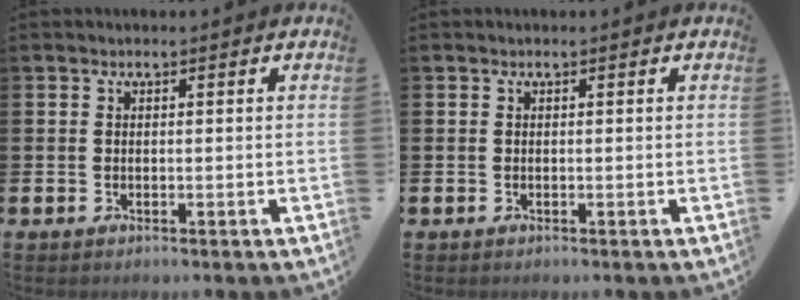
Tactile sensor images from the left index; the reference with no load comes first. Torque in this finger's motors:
{"motor_torque": [0.00, 0.00, 0.00, 0.00]}